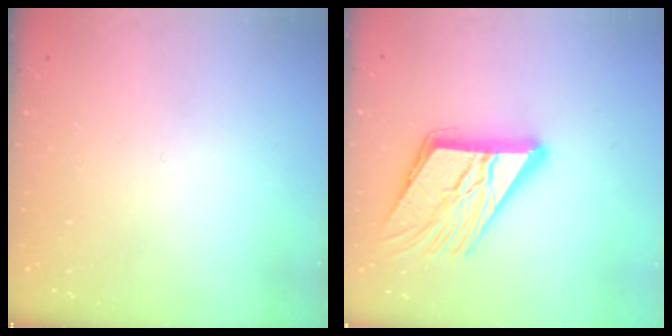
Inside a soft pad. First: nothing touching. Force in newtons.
{"total": 17.8, "press": 17.7, "slide": 2.1}